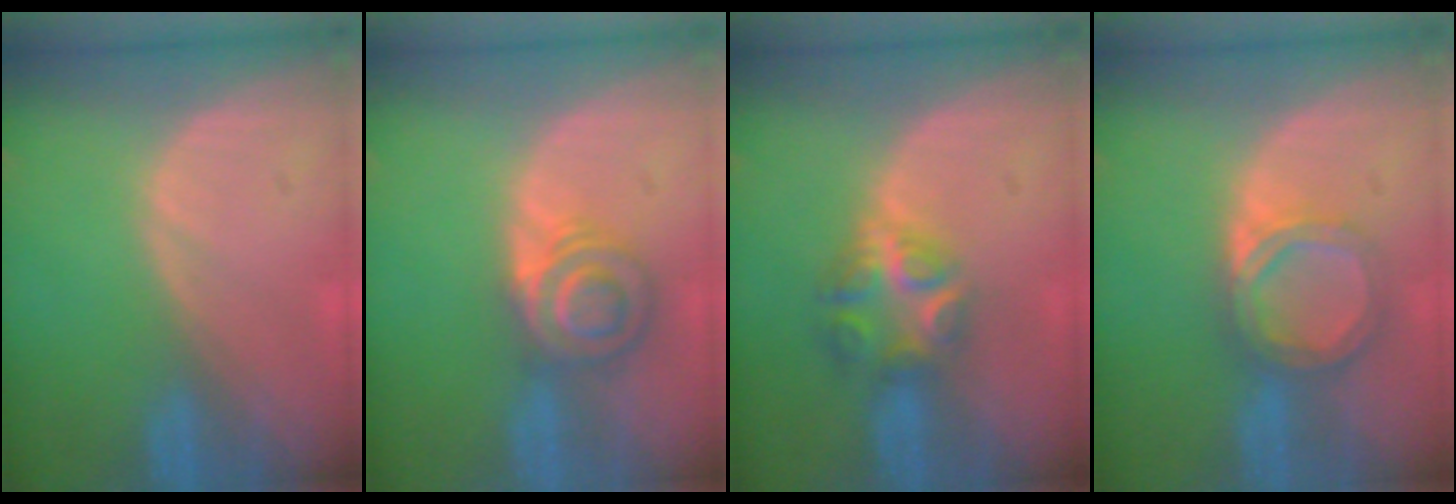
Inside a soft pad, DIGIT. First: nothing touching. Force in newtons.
{"total": 5.7, "press": 5.6, "slide": 1.0}
{"total": 6.1, "press": 5.4, "slide": 2.8}
{"total": 5.7, "press": 5.2, "slide": 2.2}